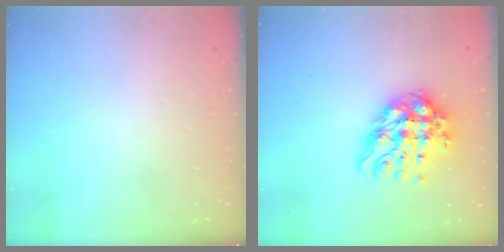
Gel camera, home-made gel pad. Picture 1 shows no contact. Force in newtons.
{"total": 14.3, "press": 14.2, "slide": 1.6}